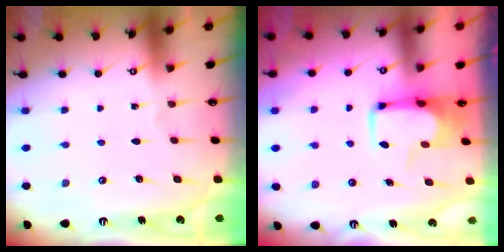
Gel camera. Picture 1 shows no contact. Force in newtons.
{"total": 5.9, "press": 5.9, "slide": 0.8}